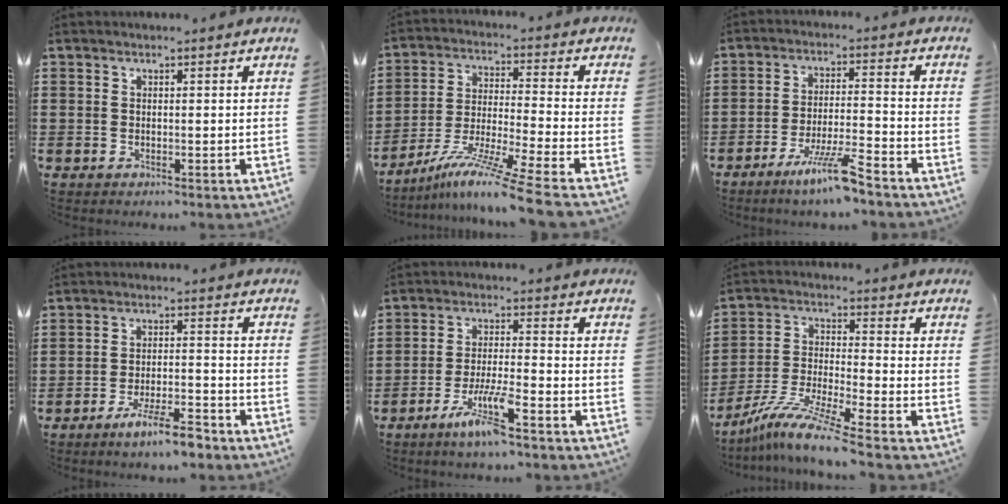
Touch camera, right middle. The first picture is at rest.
{"total": 10.7, "force": [-8.5, -0.8, 6.4], "torque": [-0.121, -0.004, -0.172]}
{"total": 7.6, "force": [-5.6, 0.2, 5.2], "torque": [-0.099, -0.005, -0.103]}
{"total": 6.3, "force": [-5.0, 0.5, 3.7], "torque": [-0.071, -0.004, -0.094]}
{"total": 7.3, "force": [-4.7, 0.7, 5.4], "torque": [-0.107, -0.009, -0.087]}
{"total": 9.0, "force": [-7.6, -0.4, 4.7], "torque": [-0.102, -0.010, -0.154]}